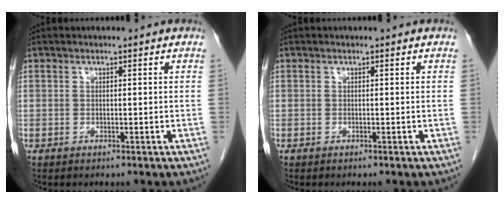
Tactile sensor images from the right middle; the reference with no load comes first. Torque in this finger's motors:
{"motor_torque": [0.00, 0.01, 0.00, 0.00]}